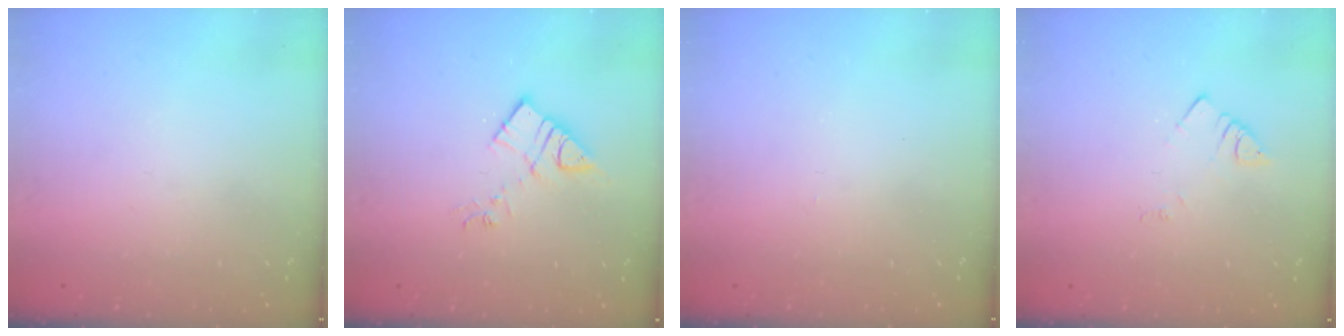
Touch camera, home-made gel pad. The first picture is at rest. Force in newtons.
{"total": 9.1, "press": 9.1, "slide": 0.5}
{"total": 2.4, "press": 2.4, "slide": 0.4}
{"total": 1.7, "press": 1.6, "slide": 0.3}